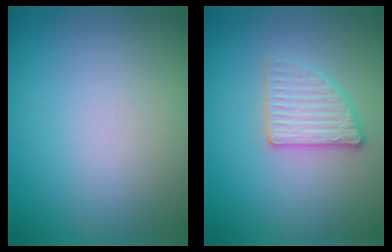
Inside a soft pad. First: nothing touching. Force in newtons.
{"total": 2.7, "press": 2.6, "slide": 0.8}